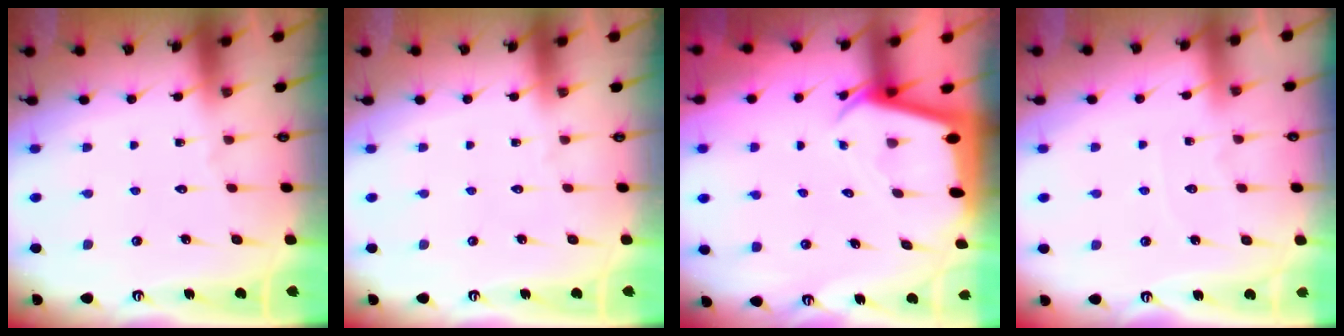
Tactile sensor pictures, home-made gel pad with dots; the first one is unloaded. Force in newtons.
{"total": 0.0}
{"total": 2.5, "press": 2.5, "slide": 0.3}
{"total": 3.9, "press": 3.8, "slide": 0.5}